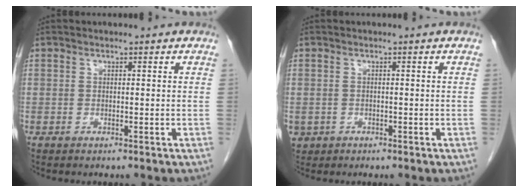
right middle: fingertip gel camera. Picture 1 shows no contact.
{"total": 2.0, "force": [-0.8, 1.7, 0.4], "torque": [-0.010, 0.001, -0.008]}